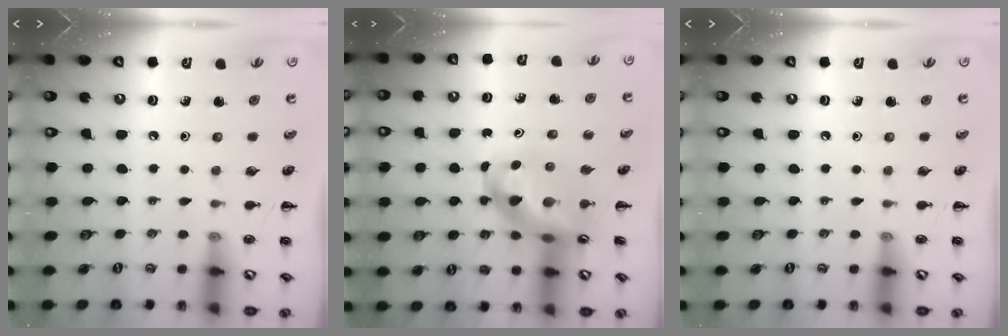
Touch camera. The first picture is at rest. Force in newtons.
{"total": 11.8, "press": 11.4, "slide": 3.0}
{"total": 0.0}